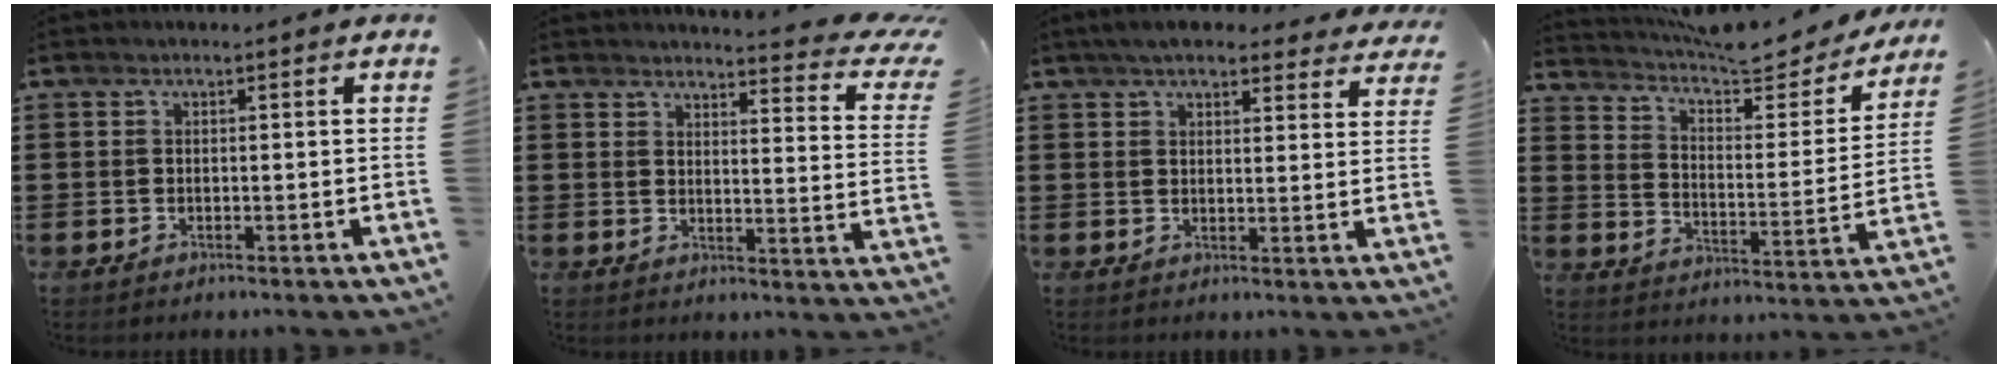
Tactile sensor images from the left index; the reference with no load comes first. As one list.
[{"total": 4.4, "force": [3.9, 0.1, 2.0], "torque": [-0.034, -0.033, 0.061]}, {"total": 5.4, "force": [4.8, 1.0, 2.1], "torque": [-0.047, -0.012, 0.088]}, {"total": 7.4, "force": [6.5, 1.3, 3.1], "torque": [-0.075, -0.044, 0.108]}]